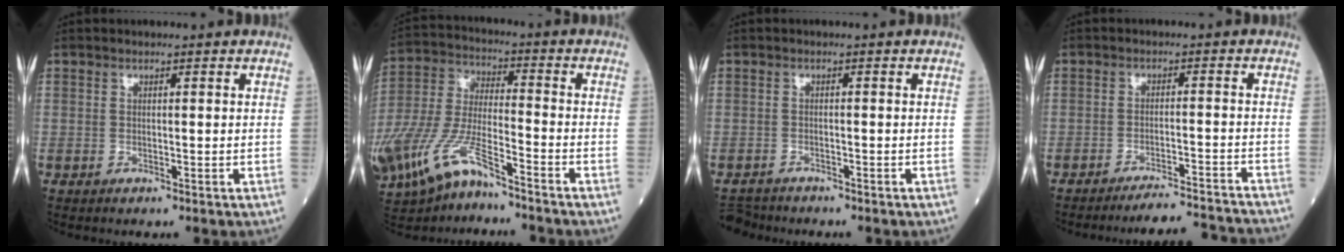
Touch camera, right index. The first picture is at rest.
{"total": 15.5, "force": [-10.2, 4.4, 10.8], "torque": [-0.250, -0.028, -0.194]}
{"total": 3.4, "force": [-3.2, 1.1, -0.2], "torque": [0.001, -0.010, -0.057]}
{"total": 11.3, "force": [-11.1, -1.0, 1.8], "torque": [-0.009, -0.008, -0.147]}